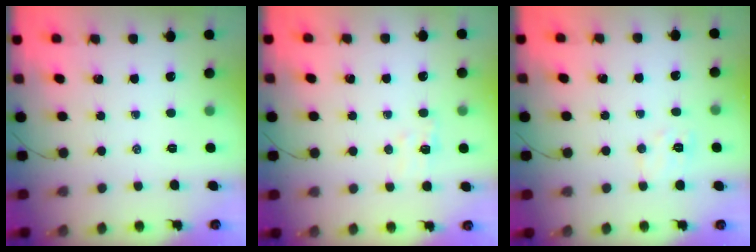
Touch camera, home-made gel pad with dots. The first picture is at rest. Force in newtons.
{"total": 5.0, "press": 4.9, "slide": 0.9}
{"total": 6.8, "press": 6.6, "slide": 1.3}